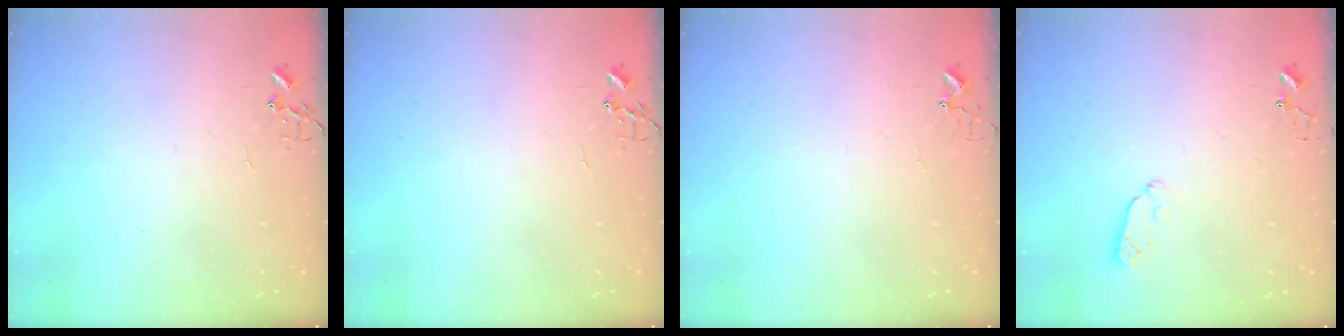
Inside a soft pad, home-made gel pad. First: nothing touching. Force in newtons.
{"total": 0.0}
{"total": 2.7, "press": 2.7, "slide": 0.3}
{"total": 3.8, "press": 3.8, "slide": 0.6}